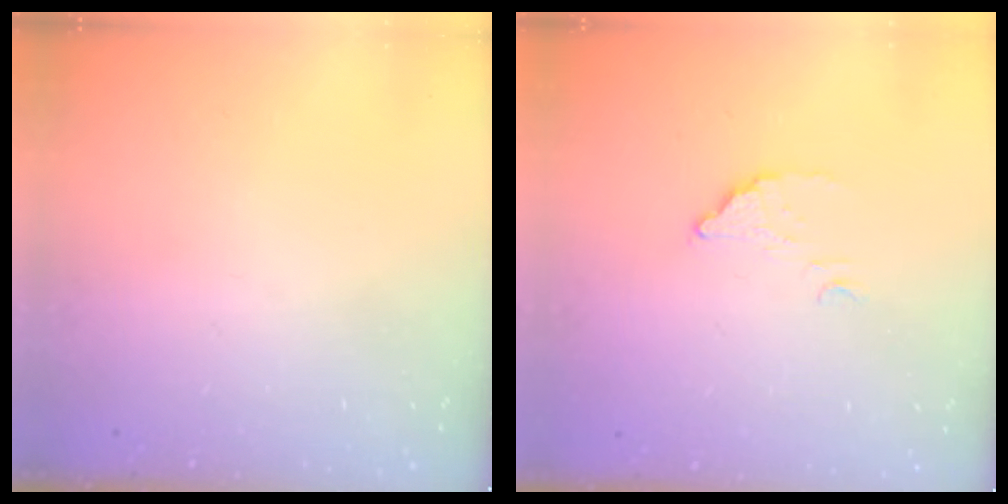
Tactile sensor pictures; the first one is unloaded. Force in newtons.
{"total": 2.9, "press": 2.9, "slide": 0.1}